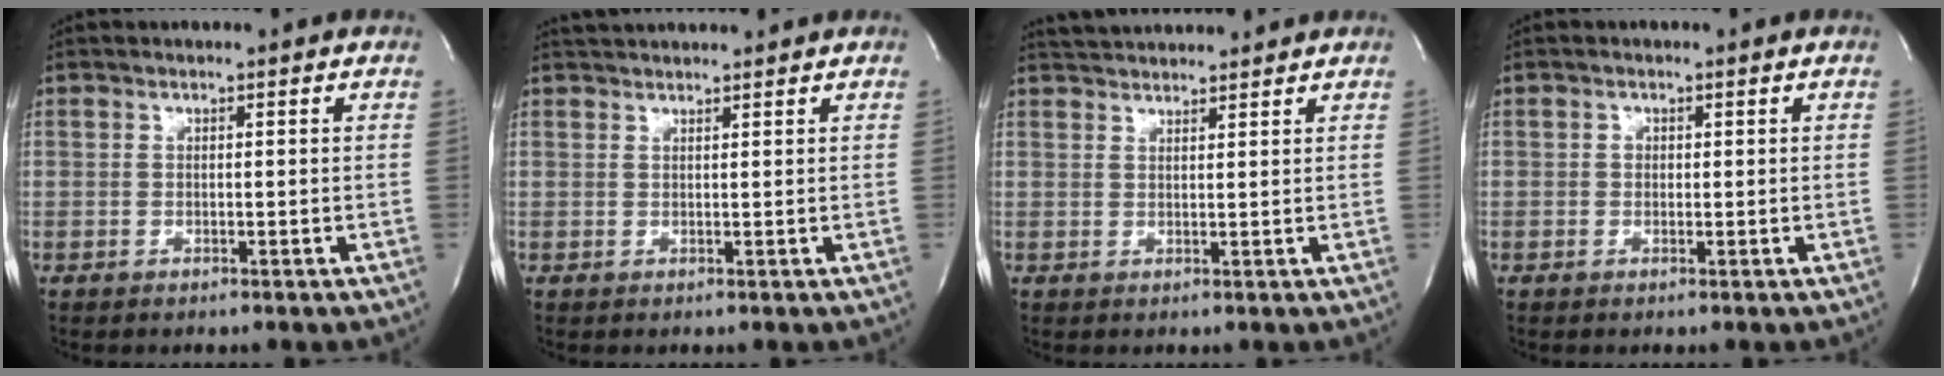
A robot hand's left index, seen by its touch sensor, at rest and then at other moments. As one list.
[{"total": 4.4, "force": [4.2, 0.6, 1.1], "torque": [-0.018, 0.031, 0.063]}, {"total": 6.3, "force": [6.0, 0.9, 1.4], "torque": [-0.028, 0.031, 0.092]}, {"total": 1.0, "force": [-0.1, 0.9, 0.4], "torque": [-0.007, -0.003, -0.002]}]